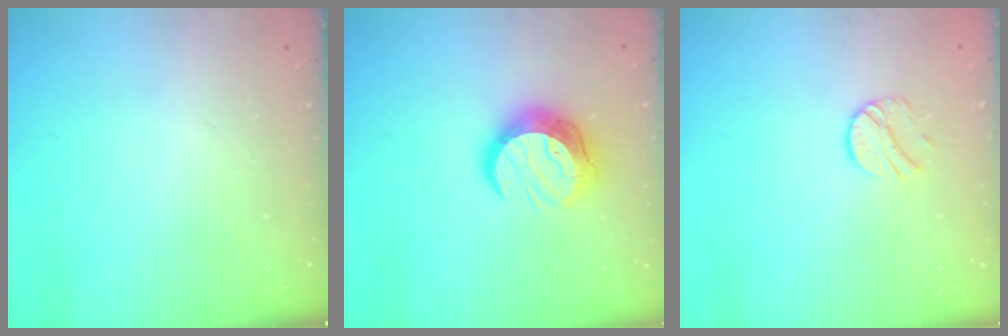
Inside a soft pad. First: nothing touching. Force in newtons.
{"total": 12.8, "press": 12.8, "slide": 1.1}
{"total": 8.4, "press": 8.4, "slide": 0.6}